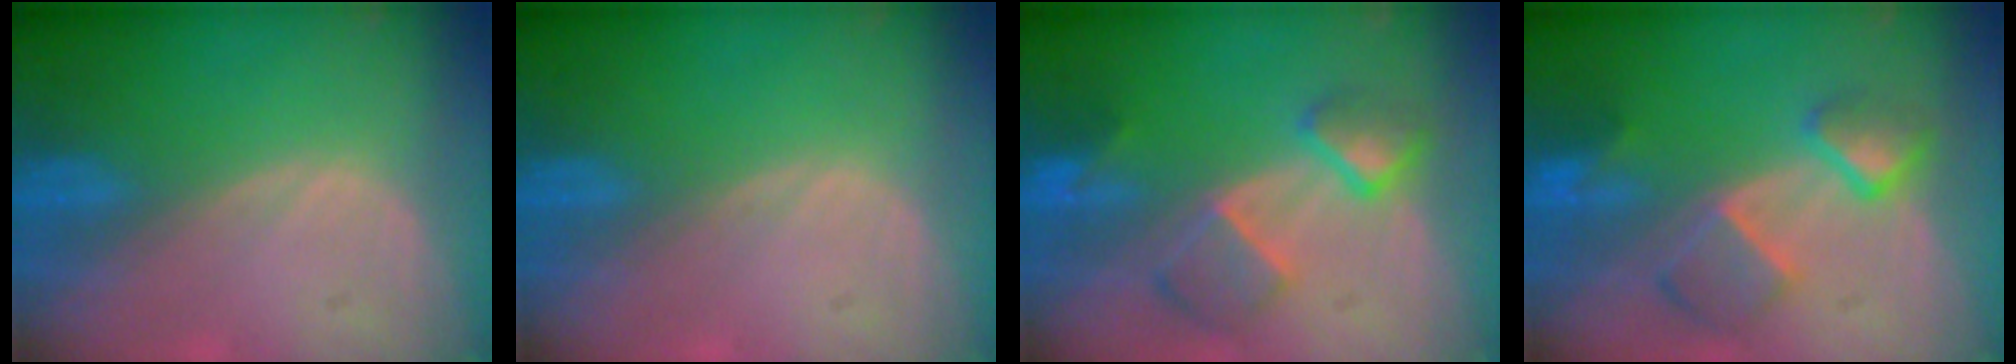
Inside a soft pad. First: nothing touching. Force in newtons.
{"total": 0.0}
{"total": 7.3, "press": 6.6, "slide": 2.9}
{"total": 7.6, "press": 6.7, "slide": 3.7}